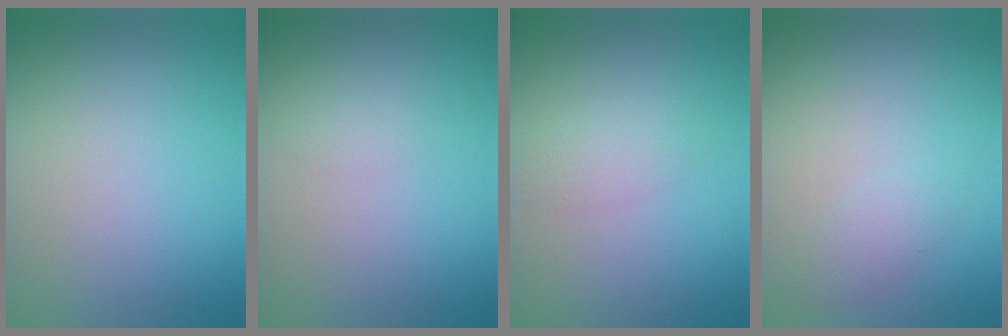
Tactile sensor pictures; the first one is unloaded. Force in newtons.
{"total": 0.8, "press": 0.7, "slide": 0.1}
{"total": 2.0, "press": 2.0, "slide": 0.1}
{"total": 1.5, "press": 1.5, "slide": 0.1}